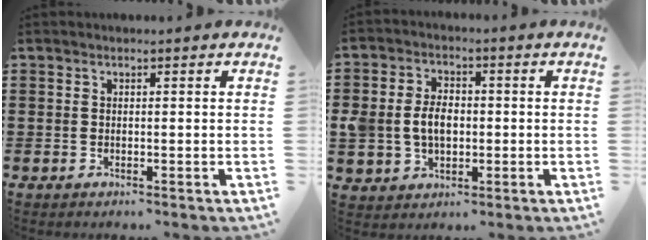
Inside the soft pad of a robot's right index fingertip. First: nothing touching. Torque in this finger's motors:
{"motor_torque": [1.33, -0.10, 0.73, 0.16]}